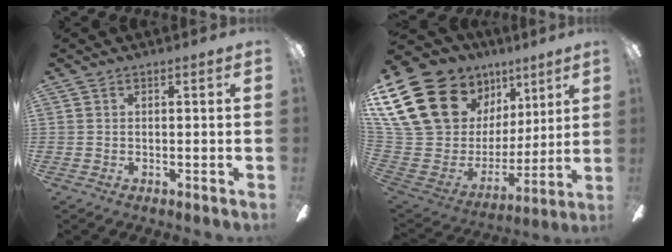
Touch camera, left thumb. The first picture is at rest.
{"total": 24.7, "force": [12.7, 16.6, 13.2], "torque": [-0.279, -0.075, 0.264]}